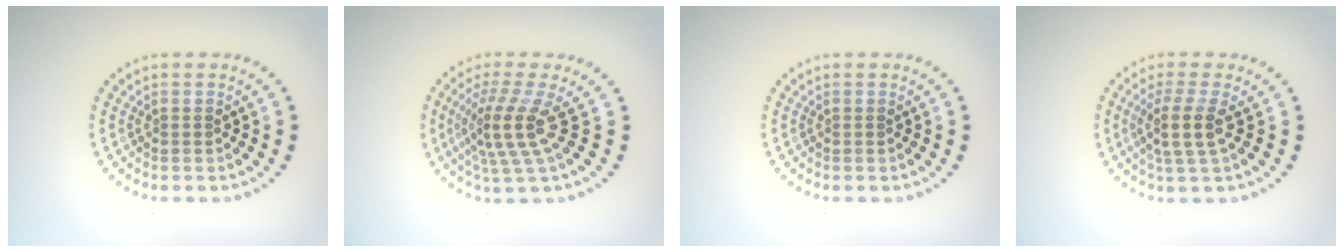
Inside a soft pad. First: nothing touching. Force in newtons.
{"total": 4.2, "press": 2.8, "slide": 3.1}
{"total": 0.0}
{"total": 2.9, "press": 2.2, "slide": 1.9}